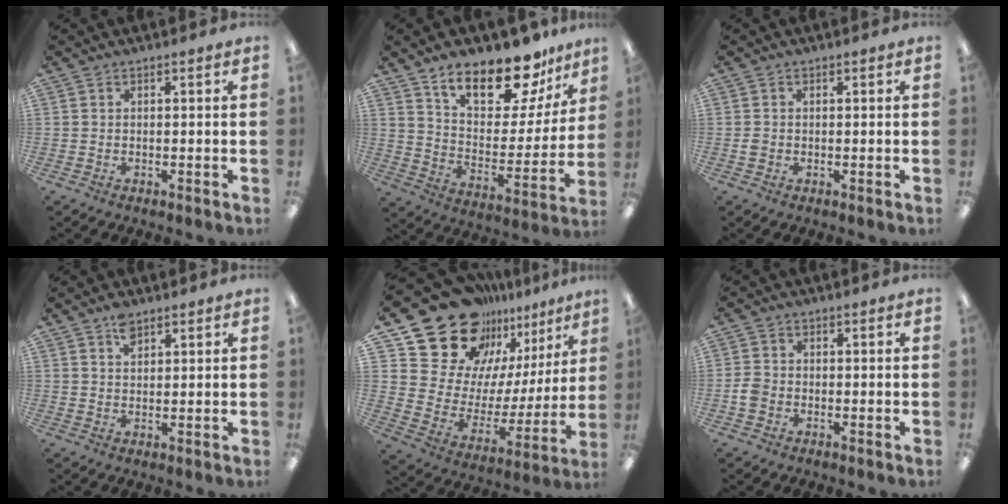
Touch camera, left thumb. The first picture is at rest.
{"total": 18.3, "force": [14.4, 6.8, 8.9], "torque": [-0.150, -0.096, 0.250]}
{"total": 1.1, "force": [-0.1, 1.1, 0.4], "torque": [-0.008, 0.005, -0.003]}
{"total": 3.9, "force": [2.7, 2.1, 1.9], "torque": [-0.027, -0.006, 0.047]}
{"total": 23.6, "force": [19.1, 12.4, 6.4], "torque": [-0.130, -0.141, 0.363]}
{"total": 3.1, "force": [-0.9, 2.6, 1.5], "torque": [-0.023, 0.009, -0.017]}